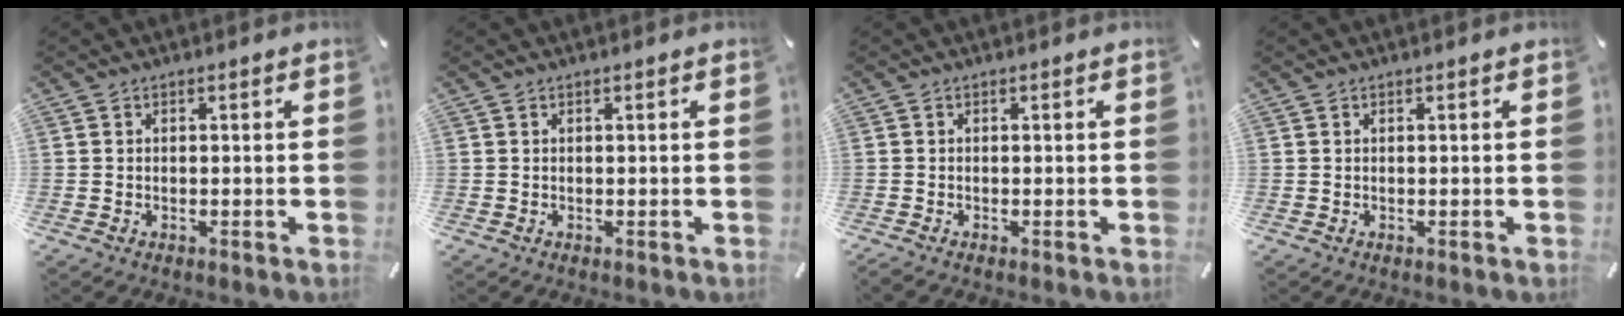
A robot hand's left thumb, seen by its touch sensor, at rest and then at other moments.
{"total": 0.0}
{"total": 0.5, "force": [-0.3, 0.0, 0.4], "torque": [-0.008, -0.003, -0.005]}
{"total": 0.0}